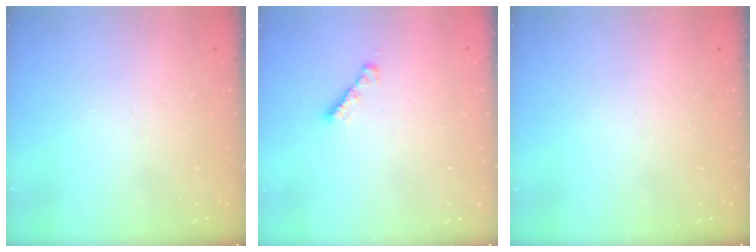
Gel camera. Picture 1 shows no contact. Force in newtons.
{"total": 2.3, "press": 2.3, "slide": 0.4}
{"total": 0.0}